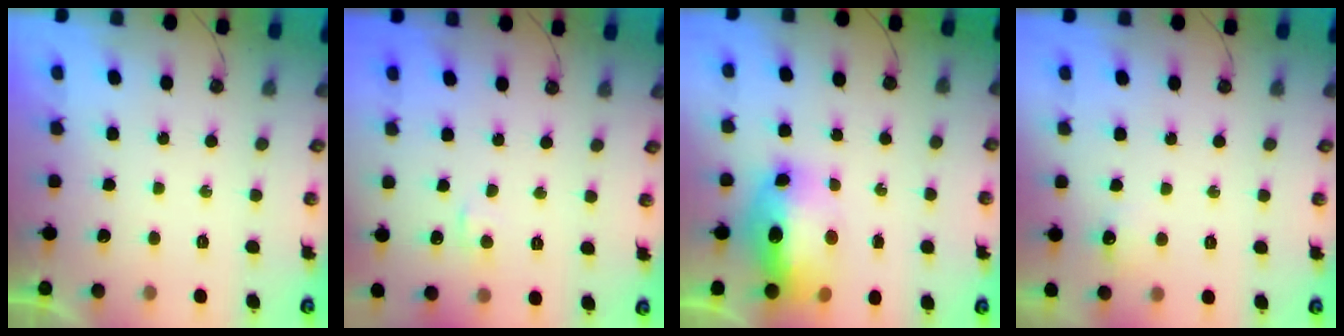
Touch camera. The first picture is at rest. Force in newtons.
{"total": 3.4, "press": 3.4, "slide": 0.5}
{"total": 15.8, "press": 15.7, "slide": 1.6}
{"total": 5.0, "press": 4.9, "slide": 0.7}